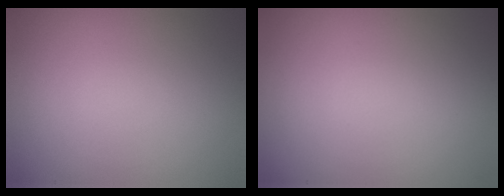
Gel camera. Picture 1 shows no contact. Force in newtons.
{"total": 0.0}